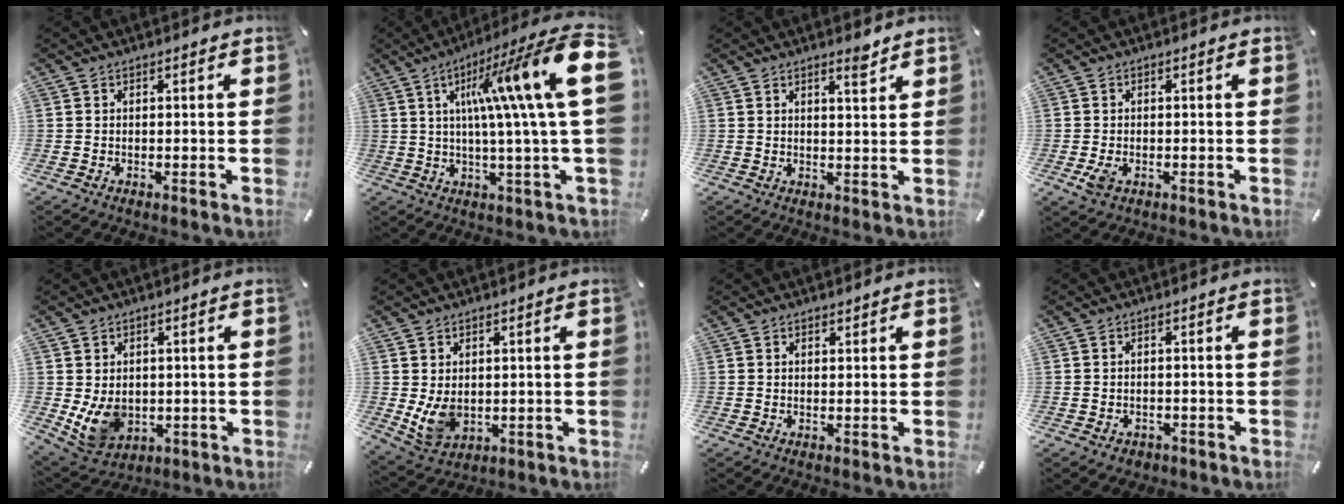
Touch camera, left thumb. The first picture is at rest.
{"total": 24.3, "force": [7.1, 3.1, 23.0], "torque": [-0.347, -0.045, 0.098]}
{"total": 3.2, "force": [2.6, 0.5, 1.8], "torque": [-0.015, -0.021, 0.042]}
{"total": 2.9, "force": [-0.9, 1.9, 2.0], "torque": [-0.054, -0.005, -0.018]}
{"total": 8.3, "force": [0.2, 7.0, 4.4], "torque": [-0.094, -0.008, 0.004]}
{"total": 6.7, "force": [1.1, 5.5, 3.7], "torque": [-0.078, -0.005, 0.022]}
{"total": 0.7, "force": [0.6, 0.4, 0.1], "torque": [-0.002, 0.002, 0.011]}
{"total": 1.8, "force": [-0.9, 1.5, 0.4], "torque": [-0.014, 0.003, -0.022]}